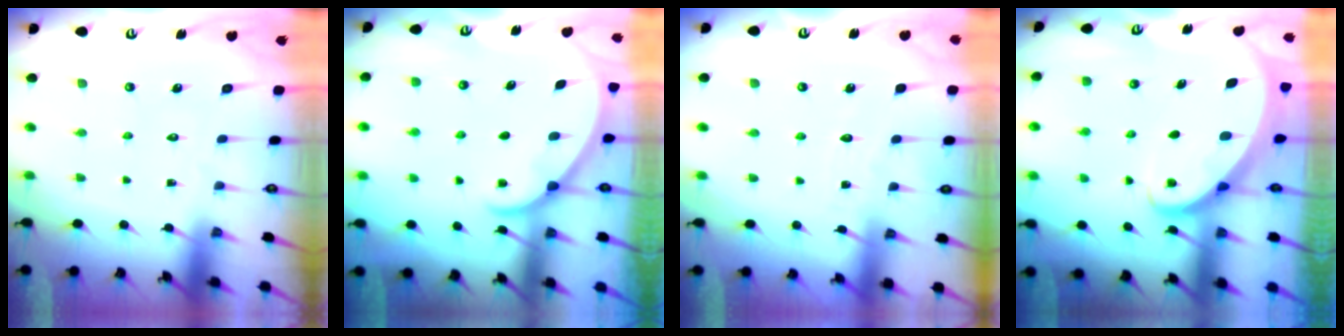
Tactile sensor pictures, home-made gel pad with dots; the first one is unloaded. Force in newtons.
{"total": 1.7, "press": 1.6, "slide": 0.2}
{"total": 2.6, "press": 2.6, "slide": 0.3}
{"total": 2.5, "press": 2.5, "slide": 0.3}